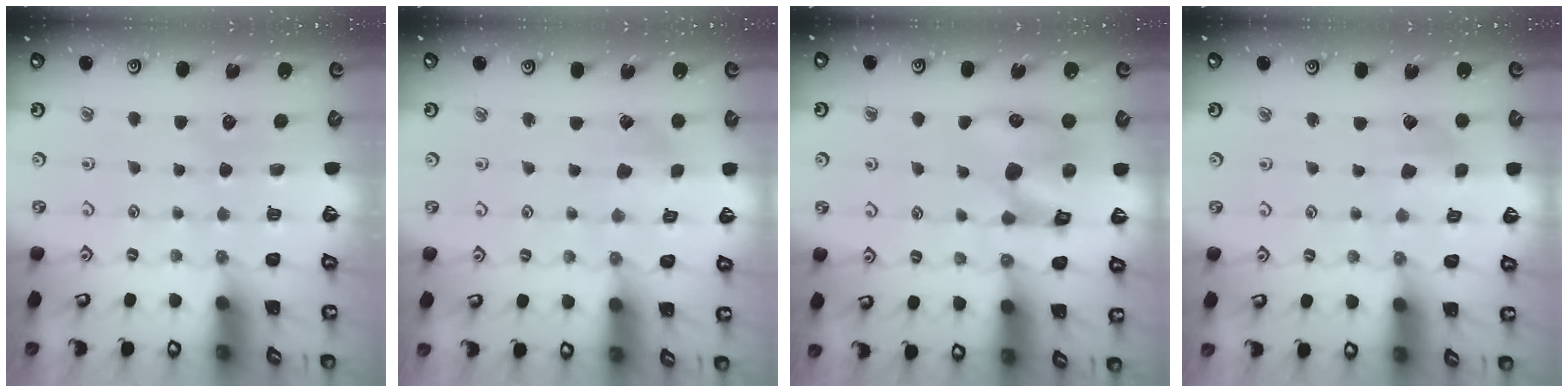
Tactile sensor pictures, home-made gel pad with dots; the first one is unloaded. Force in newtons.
{"total": 2.4, "press": 2.4, "slide": 0.3}
{"total": 12.5, "press": 12.3, "slide": 1.8}
{"total": 3.0, "press": 3.0, "slide": 0.2}